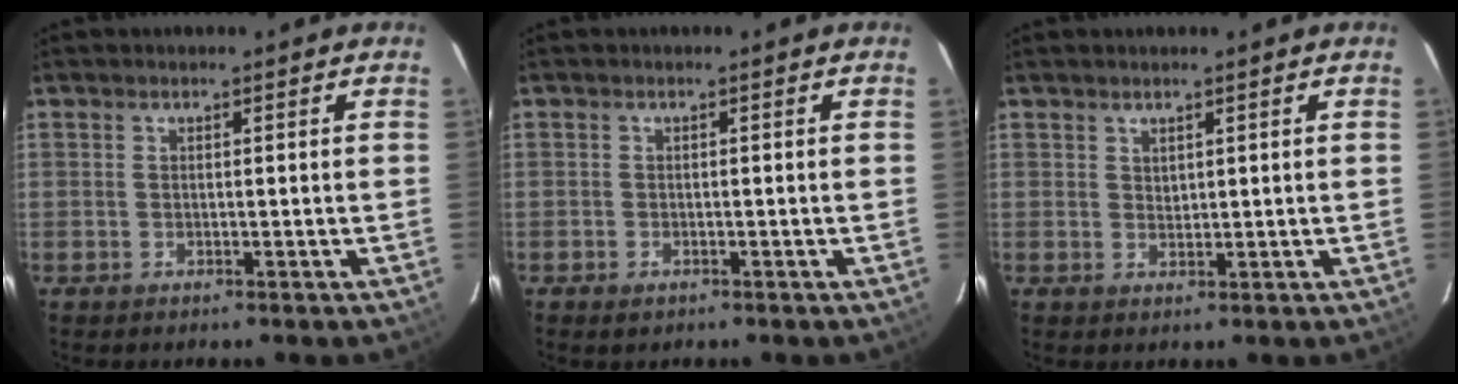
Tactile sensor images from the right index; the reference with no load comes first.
{"total": 1.2, "force": [-0.8, 0.8, 0.5], "torque": [-0.008, -0.001, -0.013]}
{"total": 1.2, "force": [1.0, 0.6, 0.2], "torque": [0.001, 0.001, 0.020]}